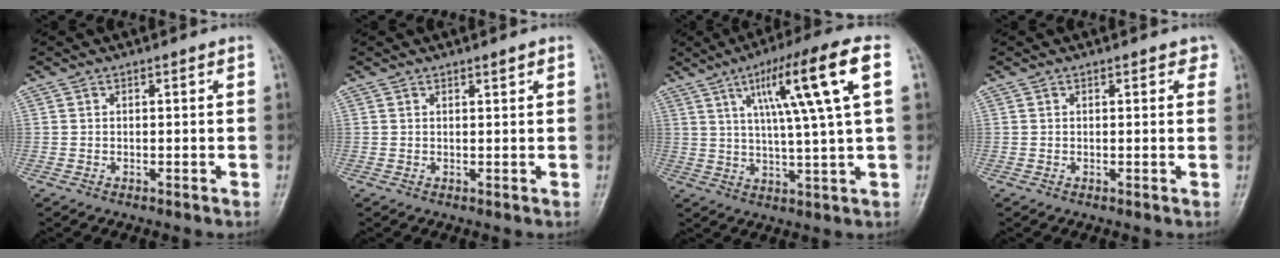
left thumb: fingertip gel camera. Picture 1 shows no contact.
{"total": 1.2, "force": [0.9, 0.4, 0.7], "torque": [-0.007, -0.005, 0.013]}
{"total": 15.5, "force": [5.2, 0.8, 14.5], "torque": [-0.245, 0.002, 0.082]}
{"total": 1.9, "force": [1.2, 1.1, 1.1], "torque": [0.003, -0.002, 0.009]}